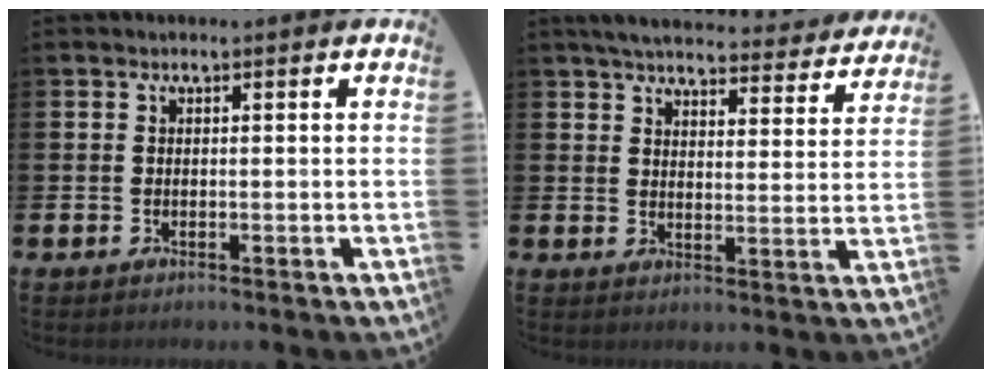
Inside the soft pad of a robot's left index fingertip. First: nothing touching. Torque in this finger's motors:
{"motor_torque": [1.07, -1.07, 0.23, 0.08]}